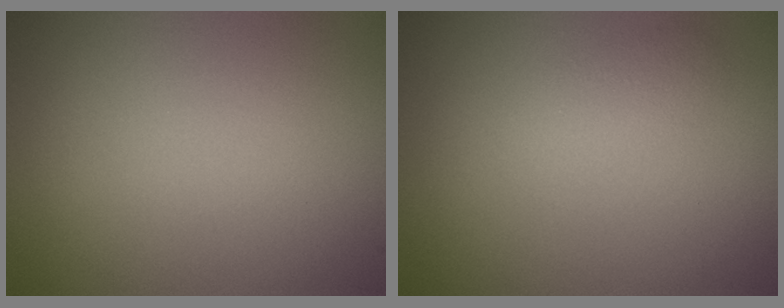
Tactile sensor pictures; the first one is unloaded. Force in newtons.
{"total": 1.7, "press": 1.7, "slide": 0.0}